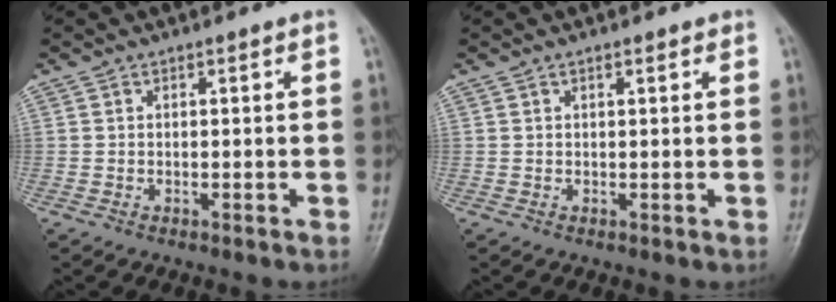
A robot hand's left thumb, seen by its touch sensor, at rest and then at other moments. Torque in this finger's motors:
{"motor_torque": [-0.24, -0.03, -0.13, -0.12, 0.04]}